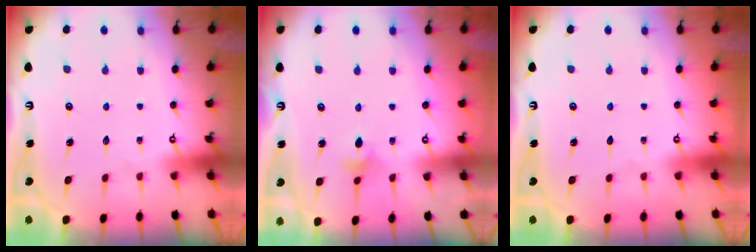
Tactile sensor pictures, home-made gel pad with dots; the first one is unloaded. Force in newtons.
{"total": 4.2, "press": 4.1, "slide": 0.9}
{"total": 0.0}